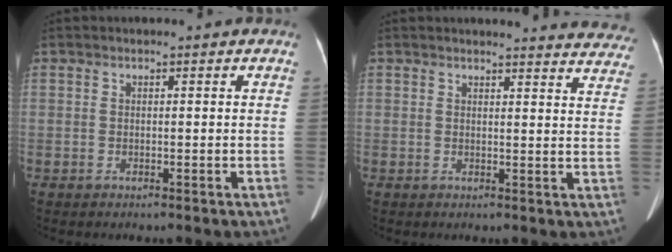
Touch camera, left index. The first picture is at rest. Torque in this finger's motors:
{"motor_torque": [0.01, -0.44, -0.32, -0.20]}